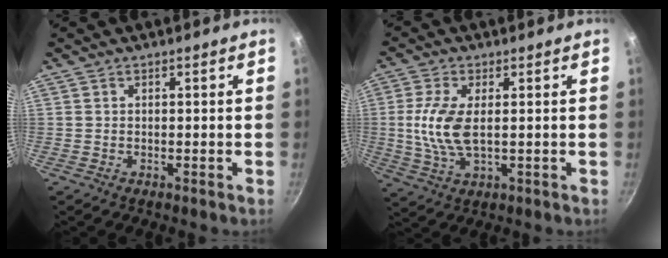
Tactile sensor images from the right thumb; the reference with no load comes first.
{"total": 9.0, "force": [0.6, 4.1, 8.0], "torque": [-0.170, -0.002, 0.011]}